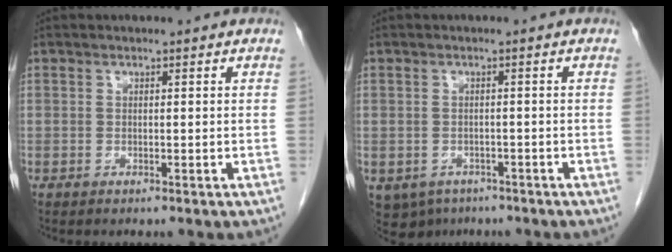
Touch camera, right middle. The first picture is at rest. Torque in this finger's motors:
{"motor_torque": [-0.40, -0.40, -0.04, -0.01]}